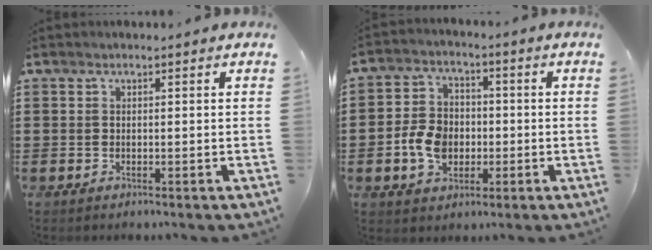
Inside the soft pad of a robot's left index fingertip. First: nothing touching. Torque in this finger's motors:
{"motor_torque": [0.84, 0.77, 0.66, 0.12]}